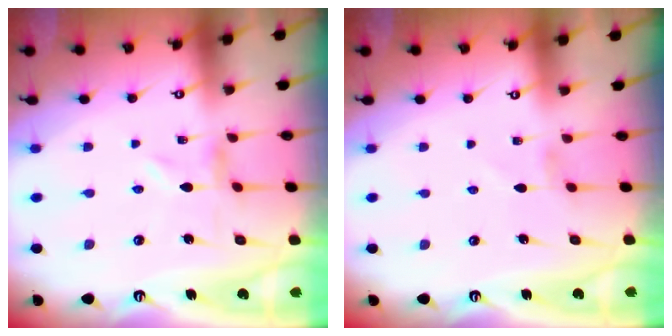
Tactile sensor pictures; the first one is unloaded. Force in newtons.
{"total": 0.8, "press": 0.7, "slide": 0.2}